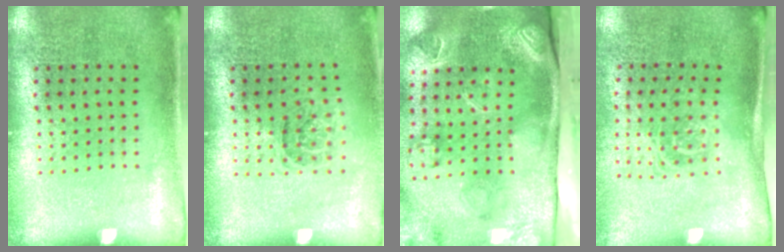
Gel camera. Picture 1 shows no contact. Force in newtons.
{"total": 1.1, "press": 1.1, "slide": 0.4}
{"total": 4.3, "press": 3.2, "slide": 2.8}
{"total": 1.5, "press": 1.1, "slide": 1.0}